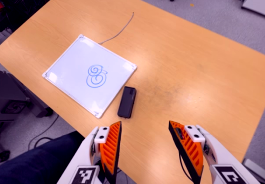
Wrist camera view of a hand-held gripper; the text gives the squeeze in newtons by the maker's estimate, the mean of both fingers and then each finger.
{"total": 0.0}